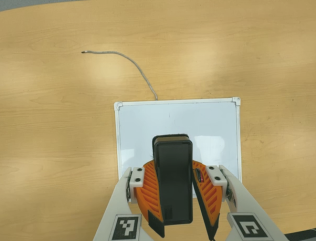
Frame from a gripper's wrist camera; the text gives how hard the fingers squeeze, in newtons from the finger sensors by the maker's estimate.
{"total": 9.8, "left": 9.7, "right": 9.9}